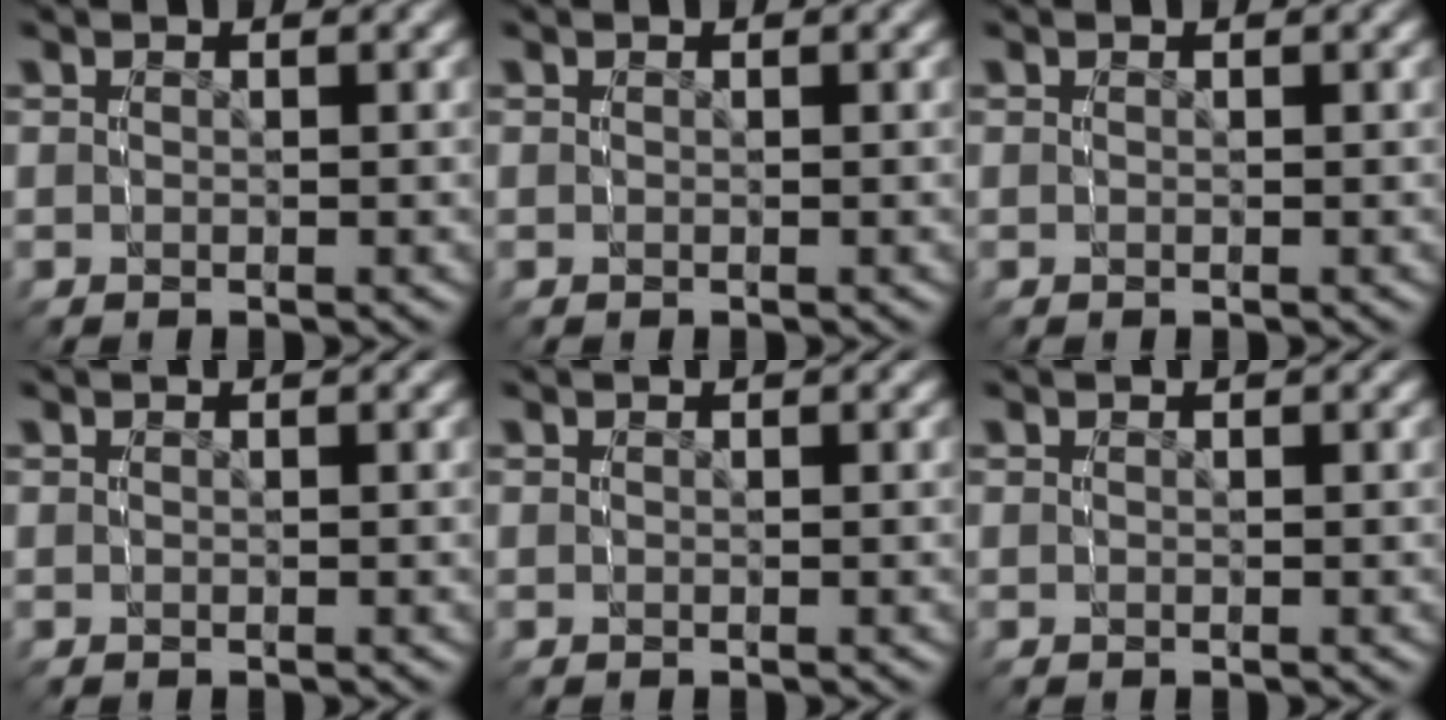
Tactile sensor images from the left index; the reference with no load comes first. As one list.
[{"total": 0.0}, {"total": 0.0}, {"total": 0.0}, {"total": 0.0}, {"total": 0.0}]